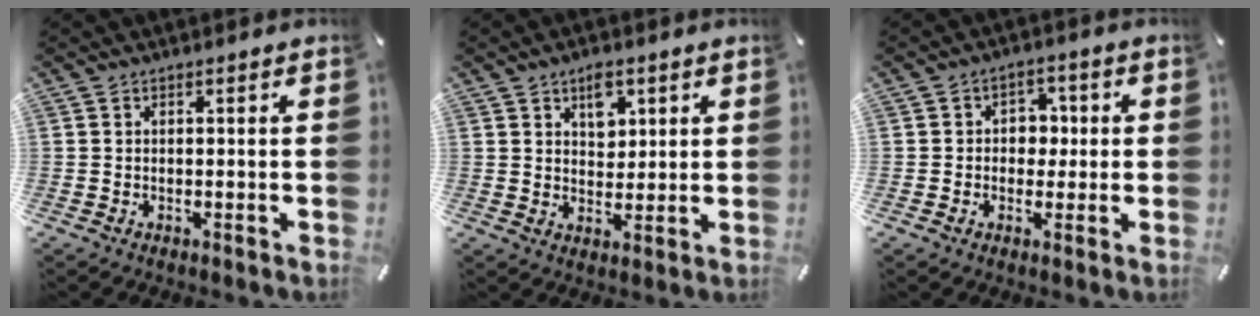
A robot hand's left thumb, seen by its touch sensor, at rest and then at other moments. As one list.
[{"total": 5.5, "force": [2.9, 3.8, 2.7], "torque": [-0.022, -0.010, 0.044]}, {"total": 4.9, "force": [-0.4, 4.4, 2.3], "torque": [-0.026, 0.007, -0.014]}]